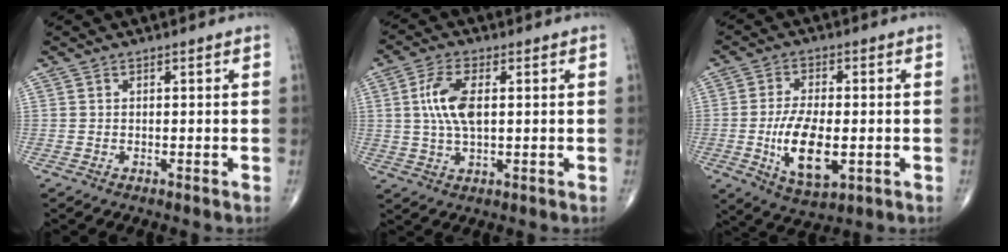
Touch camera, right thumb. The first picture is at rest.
{"total": 8.0, "force": [1.2, 3.6, 7.0], "torque": [-0.152, 0.002, 0.023]}
{"total": 11.7, "force": [-2.2, 5.4, 10.1], "torque": [-0.176, -0.007, -0.031]}